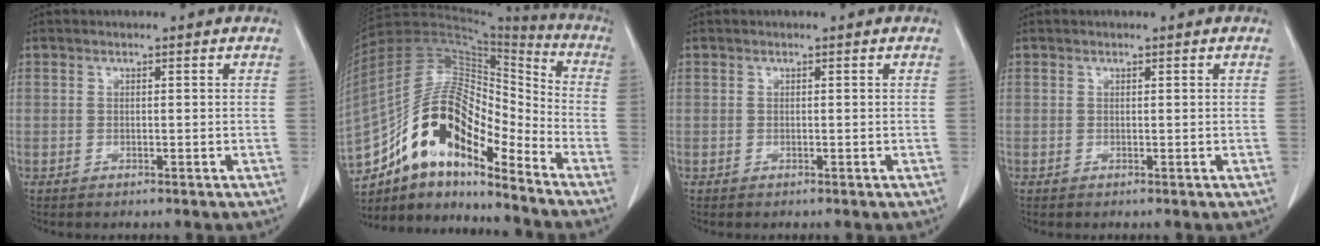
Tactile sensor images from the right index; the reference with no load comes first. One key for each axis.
{"total": 16.7, "fx": -11.1, "fy": 5.5, "fz": 11.2, "tx": -0.201, "ty": 0.046, "tz": -0.193}
{"total": 0.0}
{"total": 0.0}